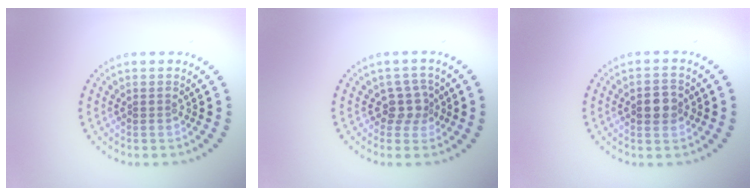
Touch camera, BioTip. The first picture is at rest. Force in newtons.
{"total": 2.2, "press": 1.8, "slide": 1.3}
{"total": 2.5, "press": 2.5, "slide": 0.1}